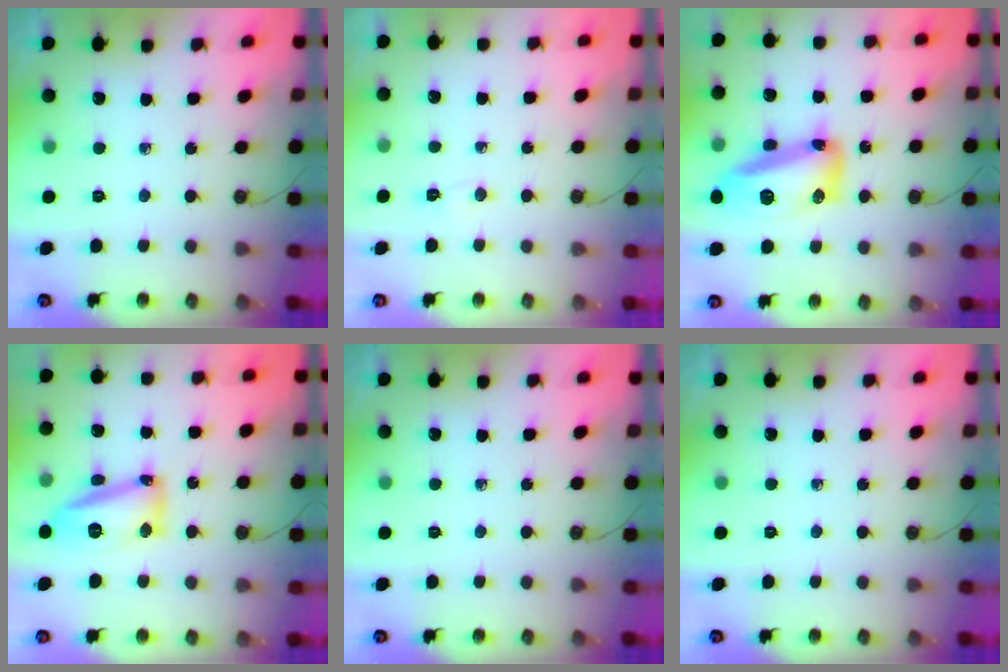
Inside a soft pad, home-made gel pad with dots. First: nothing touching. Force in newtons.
{"total": 4.2, "press": 3.9, "slide": 1.5}
{"total": 16.1, "press": 16.0, "slide": 1.4}
{"total": 18.4, "press": 15.6, "slide": 9.7}
{"total": 0.0}
{"total": 0.0}